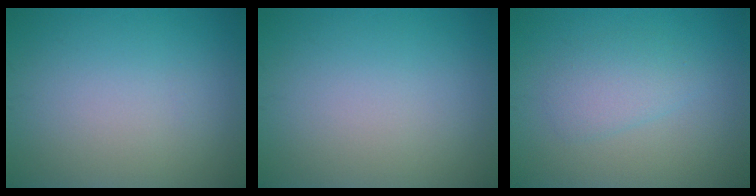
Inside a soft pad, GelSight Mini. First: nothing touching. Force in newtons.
{"total": 0.0}
{"total": 2.3, "press": 2.3, "slide": 0.2}